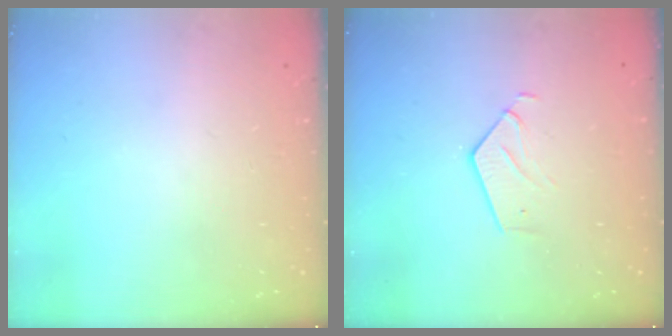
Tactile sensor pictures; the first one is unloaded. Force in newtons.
{"total": 3.6, "press": 3.6, "slide": 0.3}